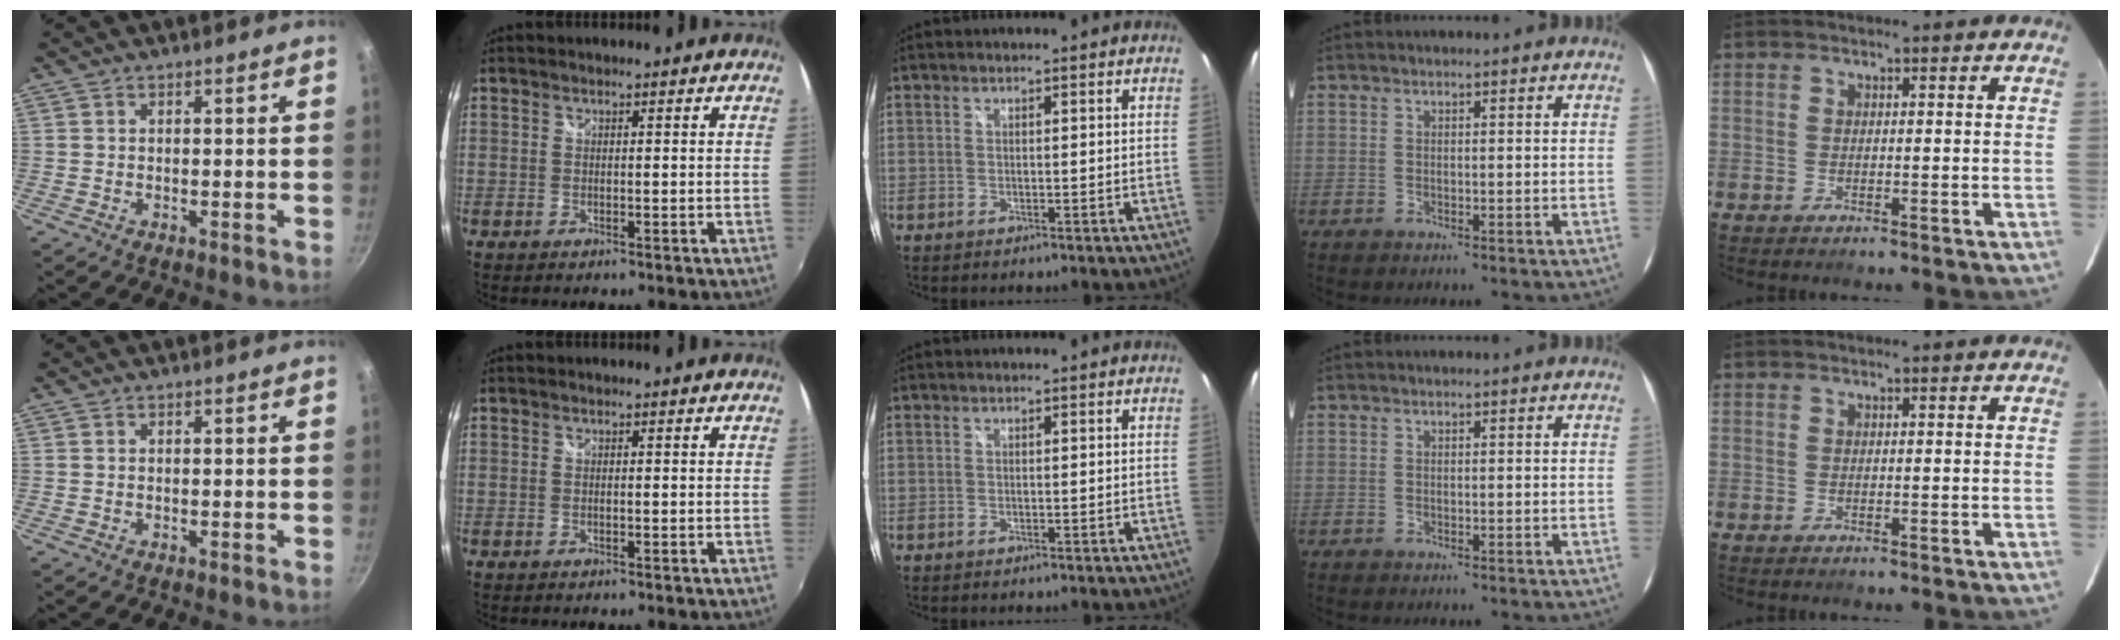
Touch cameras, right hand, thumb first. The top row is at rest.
{}